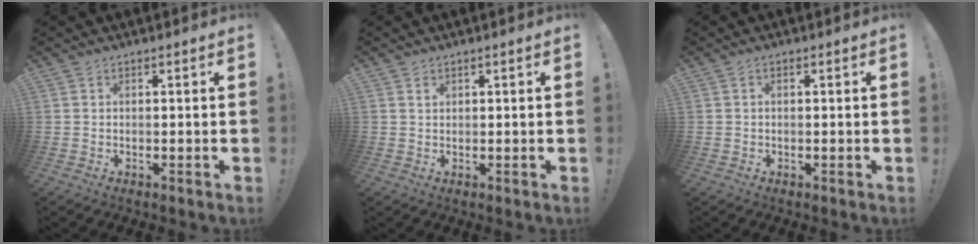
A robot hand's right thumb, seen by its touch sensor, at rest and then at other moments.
{"total": 1.8, "force": [1.0, 1.5, 0.5], "torque": [0.005, -0.007, 0.015]}
{"total": 0.8, "force": [-0.3, 0.4, 0.6], "torque": [-0.012, 0.003, -0.005]}